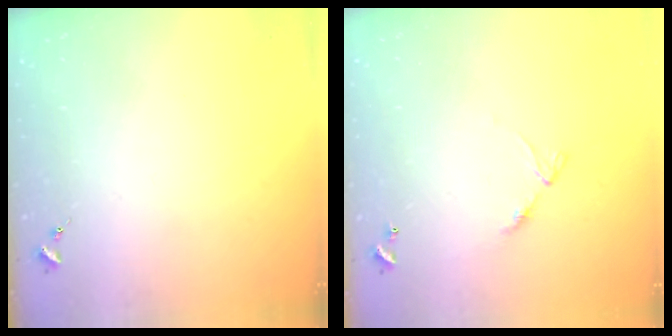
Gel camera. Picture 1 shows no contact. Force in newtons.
{"total": 6.4, "press": 6.4, "slide": 0.5}